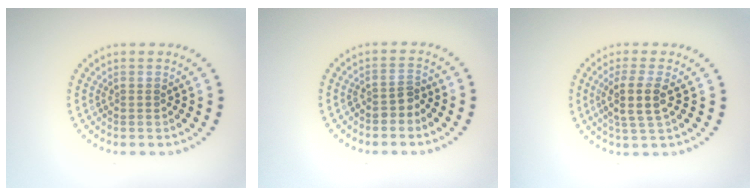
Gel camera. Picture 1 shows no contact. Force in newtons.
{"total": 1.4, "press": 1.0, "slide": 0.9}
{"total": 3.1, "press": 2.7, "slide": 1.5}